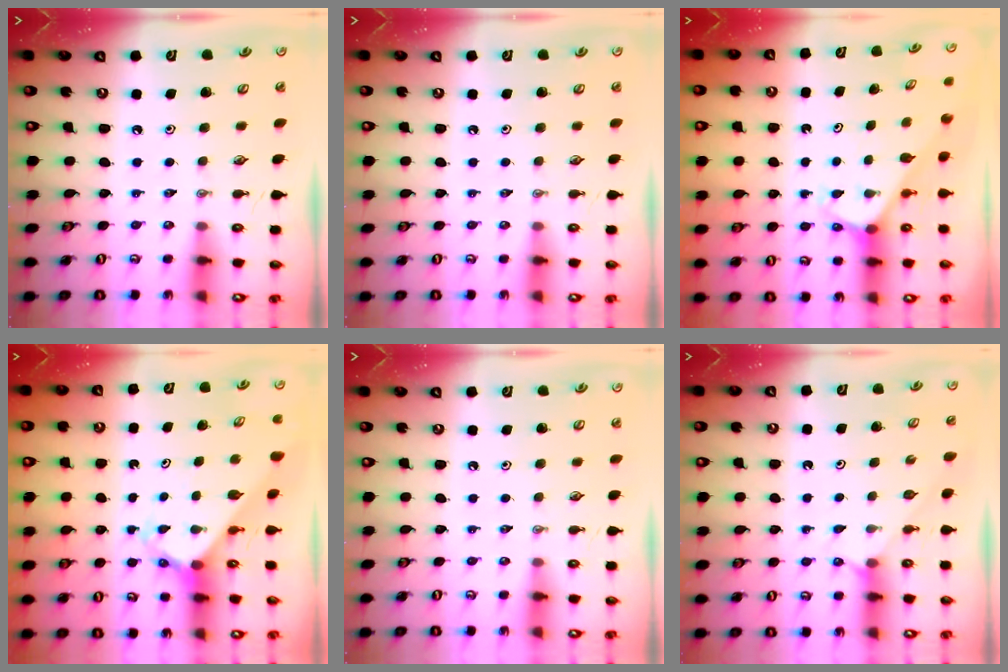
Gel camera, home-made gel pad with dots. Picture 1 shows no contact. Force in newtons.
{"total": 0.0}
{"total": 2.5, "press": 2.5, "slide": 0.1}
{"total": 2.8, "press": 2.8, "slide": 0.1}
{"total": 0.0}
{"total": 3.2, "press": 3.2, "slide": 0.4}